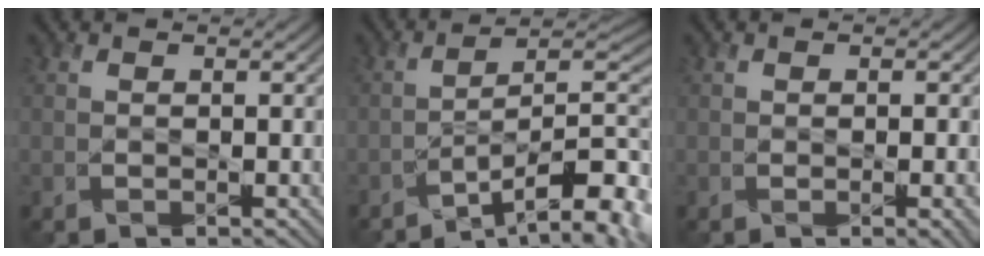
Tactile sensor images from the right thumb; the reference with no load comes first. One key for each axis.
{"total": 12.8, "fx": -7.1, "fy": 3.4, "fz": 10.1, "tx": -0.141, "ty": 0.001, "tz": -0.110}
{"total": 1.7, "fx": -0.3, "fy": 0.3, "fz": 1.6, "tx": -0.025, "ty": -0.004, "tz": -0.002}